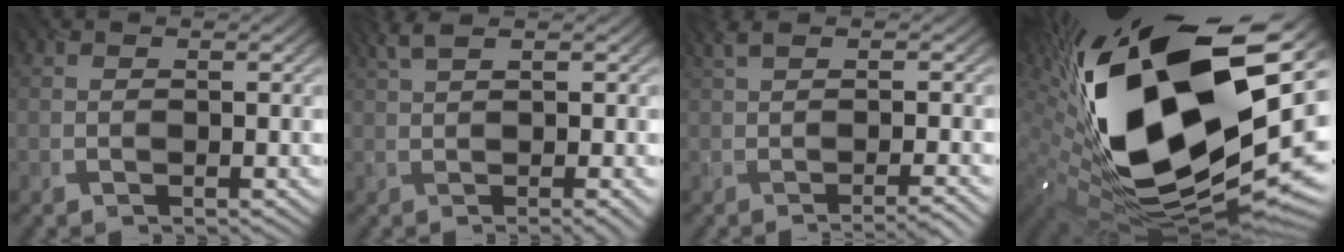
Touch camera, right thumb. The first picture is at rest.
{"total": 5.0, "force": [1.2, 1.0, 4.7], "torque": [-0.065, 0.014, 0.026]}
{"total": 3.8, "force": [-0.5, 0.8, 3.7], "torque": [-0.051, 0.007, -0.012]}
{"total": 22.1, "force": [5.1, 12.3, 17.6], "torque": [-0.369, -0.014, 0.095]}